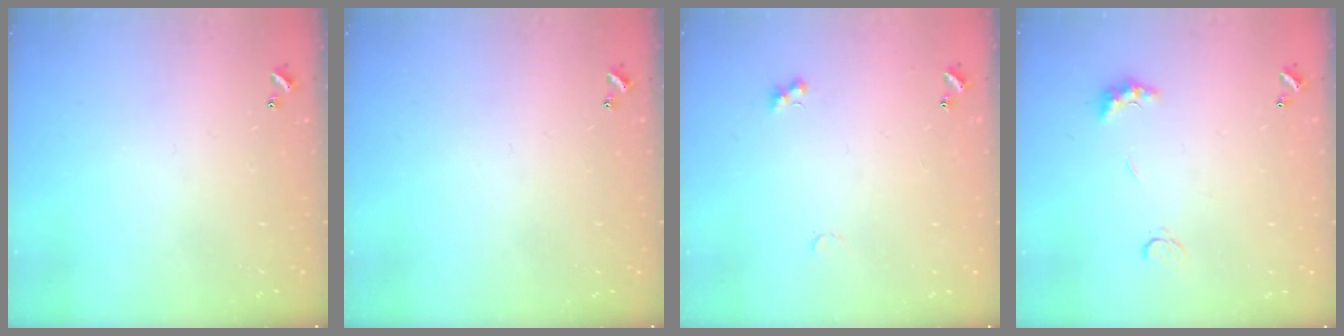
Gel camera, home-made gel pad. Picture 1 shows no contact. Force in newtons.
{"total": 0.0}
{"total": 1.7, "press": 1.6, "slide": 0.5}
{"total": 3.3, "press": 3.2, "slide": 0.7}